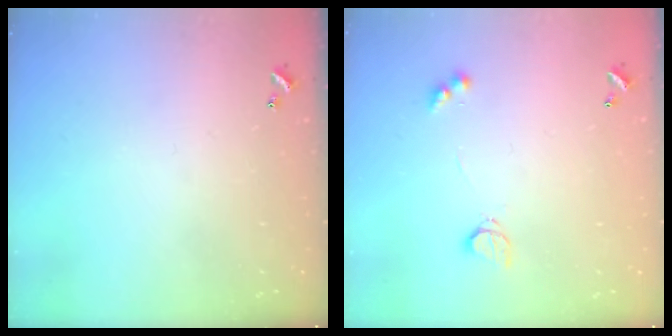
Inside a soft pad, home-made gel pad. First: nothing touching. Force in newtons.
{"total": 3.0, "press": 2.9, "slide": 0.6}